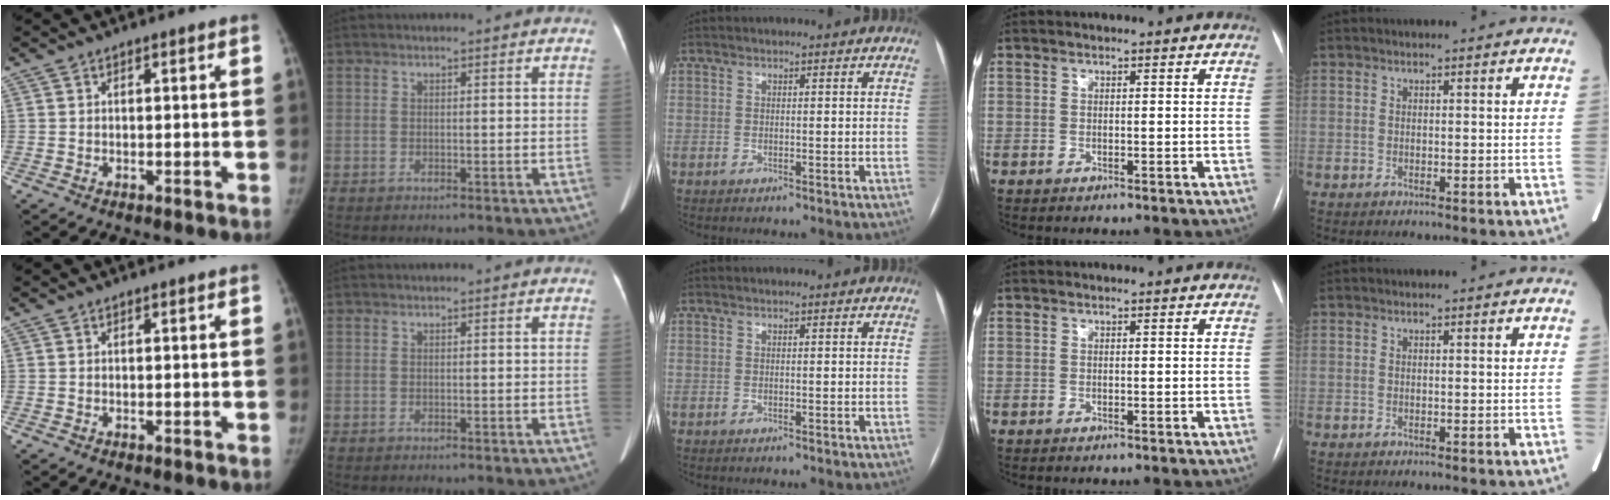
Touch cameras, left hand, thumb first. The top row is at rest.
{}